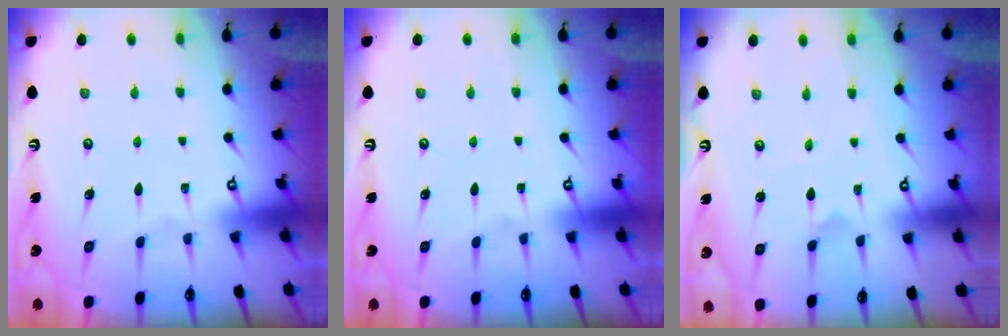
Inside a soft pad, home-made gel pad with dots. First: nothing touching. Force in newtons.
{"total": 0.0}
{"total": 0.0}